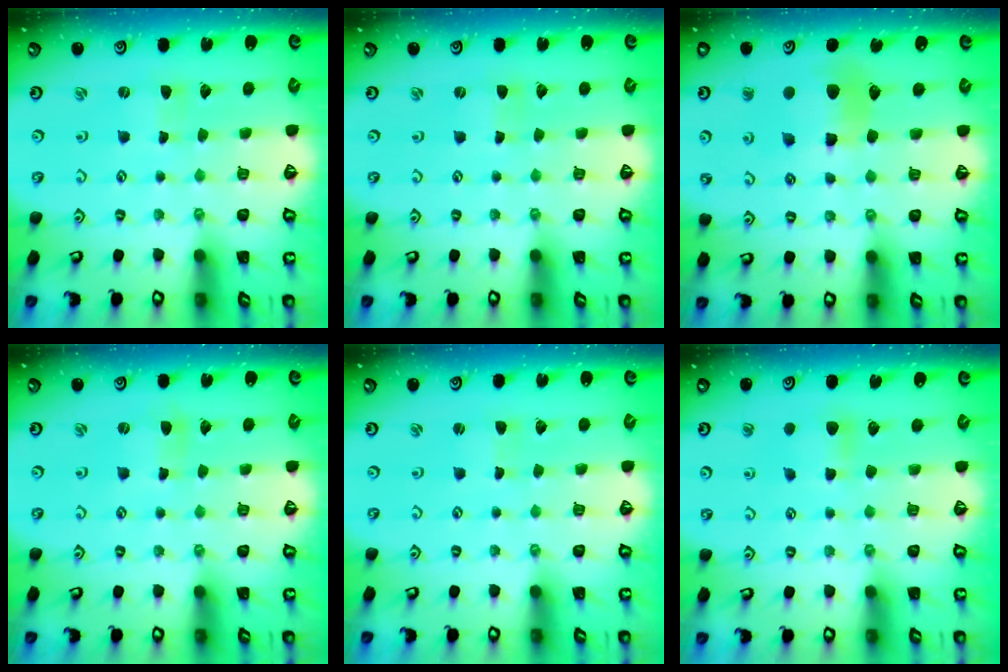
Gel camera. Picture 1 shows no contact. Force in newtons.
{"total": 0.0}
{"total": 9.3, "press": 9.2, "slide": 1.5}
{"total": 1.0, "press": 1.0, "slide": 0.2}
{"total": 0.0}
{"total": 5.3, "press": 5.3, "slide": 0.9}